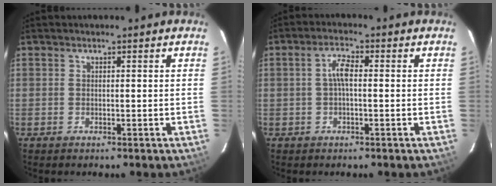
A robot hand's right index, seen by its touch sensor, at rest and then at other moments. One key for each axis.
{"total": 3.3, "fx": -0.1, "fy": 1.1, "fz": 3.1, "tx": -0.062, "ty": 0.010, "tz": -0.001}